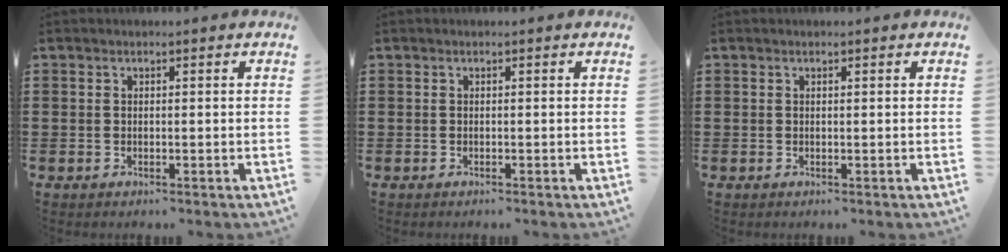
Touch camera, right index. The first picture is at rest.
{"total": 0.0}
{"total": 0.0}